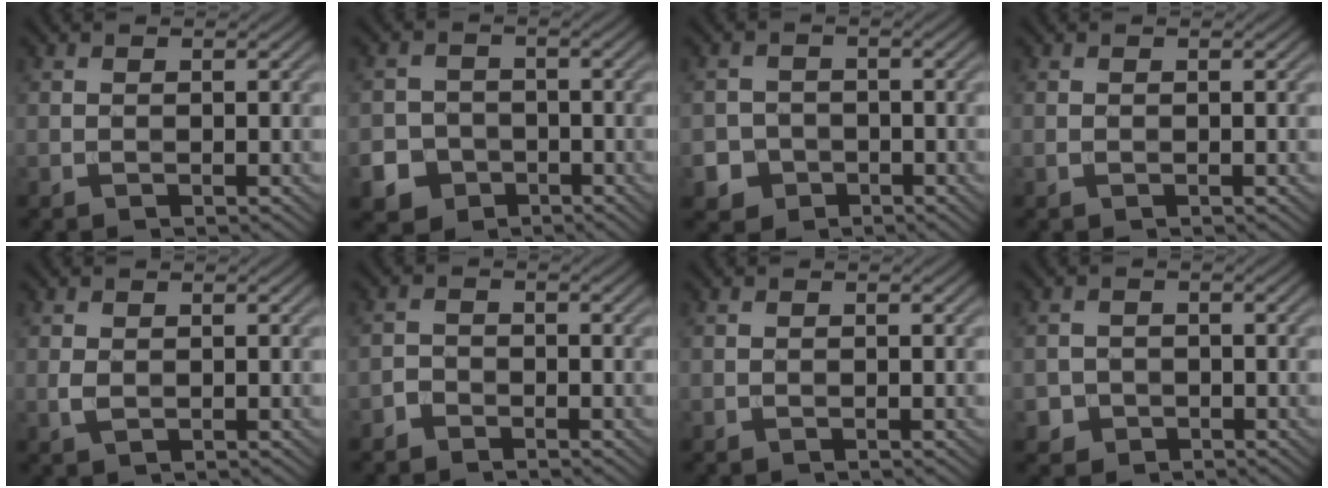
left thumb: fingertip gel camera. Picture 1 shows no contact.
{"total": 6.8, "force": [-3.6, 5.6, 1.3], "torque": [-0.024, -0.017, -0.078]}
{"total": 4.0, "force": [-2.0, 3.4, 0.7], "torque": [0.000, -0.005, -0.047]}
{"total": 0.0}
{"total": 1.2, "force": [0.2, 0.7, 0.9], "torque": [-0.026, -0.001, 0.006]}
{"total": 1.6, "force": [-1.3, 0.8, 0.3], "torque": [-0.003, 0.003, -0.033]}
{"total": 0.0}
{"total": 2.1, "force": [-0.9, 1.9, 0.3], "torque": [0.000, -0.003, -0.019]}